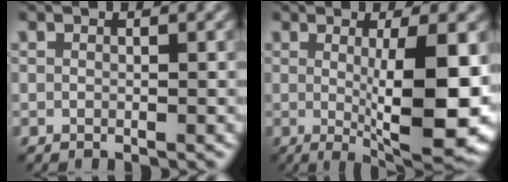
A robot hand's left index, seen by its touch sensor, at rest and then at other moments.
{"total": 10.6, "force": [-0.3, 2.5, 10.2], "torque": [-0.134, -0.018, 0.005]}